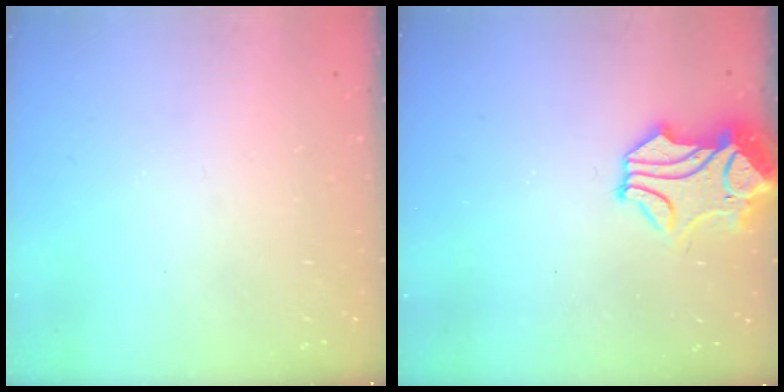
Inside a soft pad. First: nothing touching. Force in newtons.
{"total": 1.5, "press": 0.8, "slide": 1.3}